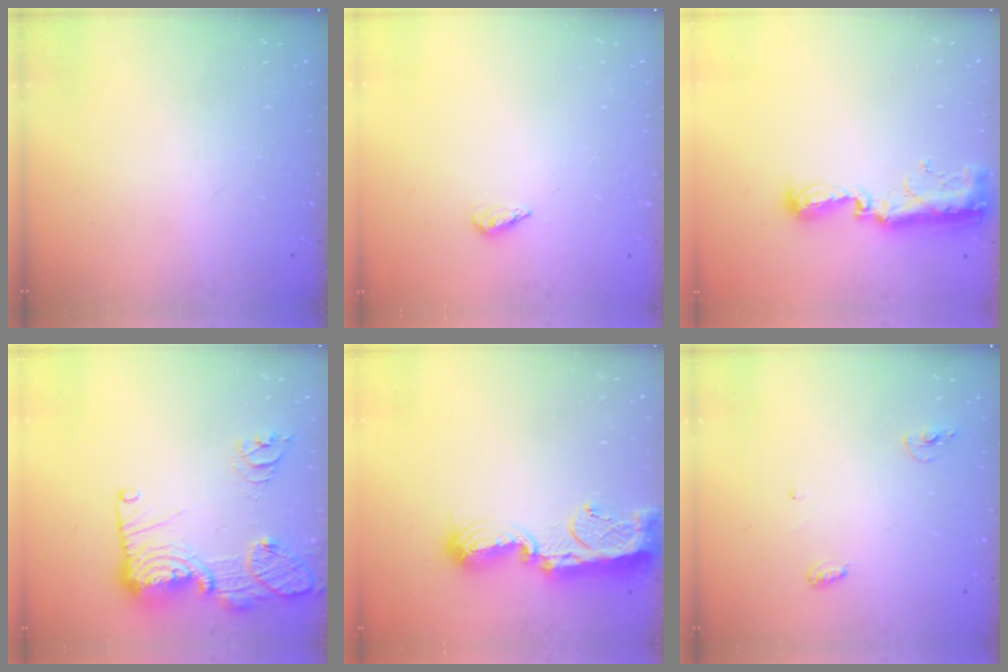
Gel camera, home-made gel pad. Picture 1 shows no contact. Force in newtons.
{"total": 2.1, "press": 1.9, "slide": 0.8}
{"total": 12.8, "press": 11.4, "slide": 5.9}
{"total": 18.4, "press": 18.3, "slide": 1.7}
{"total": 12.6, "press": 12.5, "slide": 1.0}
{"total": 5.4, "press": 5.2, "slide": 1.4}